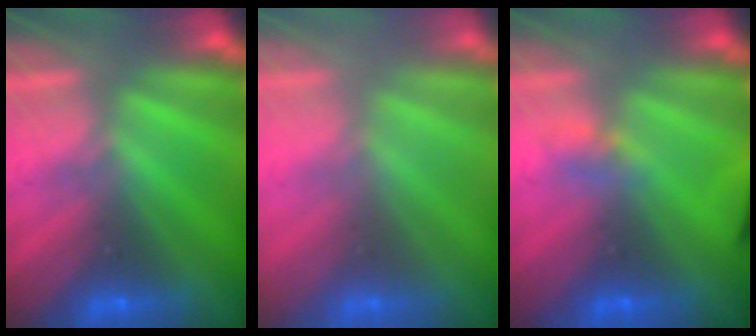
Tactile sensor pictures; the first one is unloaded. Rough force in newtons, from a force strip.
{"total": 2.4}
{"total": 3.5}